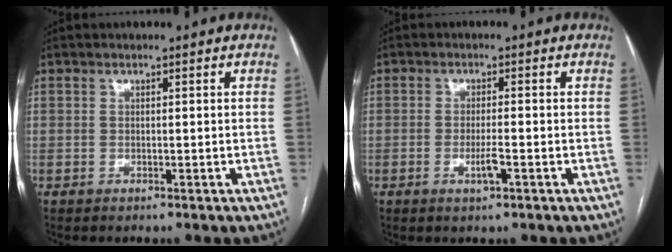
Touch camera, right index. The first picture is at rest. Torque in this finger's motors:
{"motor_torque": [-0.07, -0.07, 0.01, 0.03]}